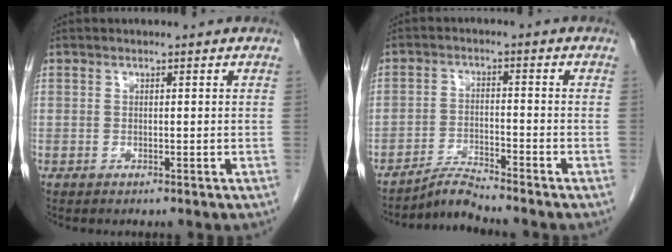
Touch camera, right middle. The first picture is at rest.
{"total": 4.0, "force": [-3.9, -1.1, 0.1], "torque": [-0.008, -0.017, -0.072]}